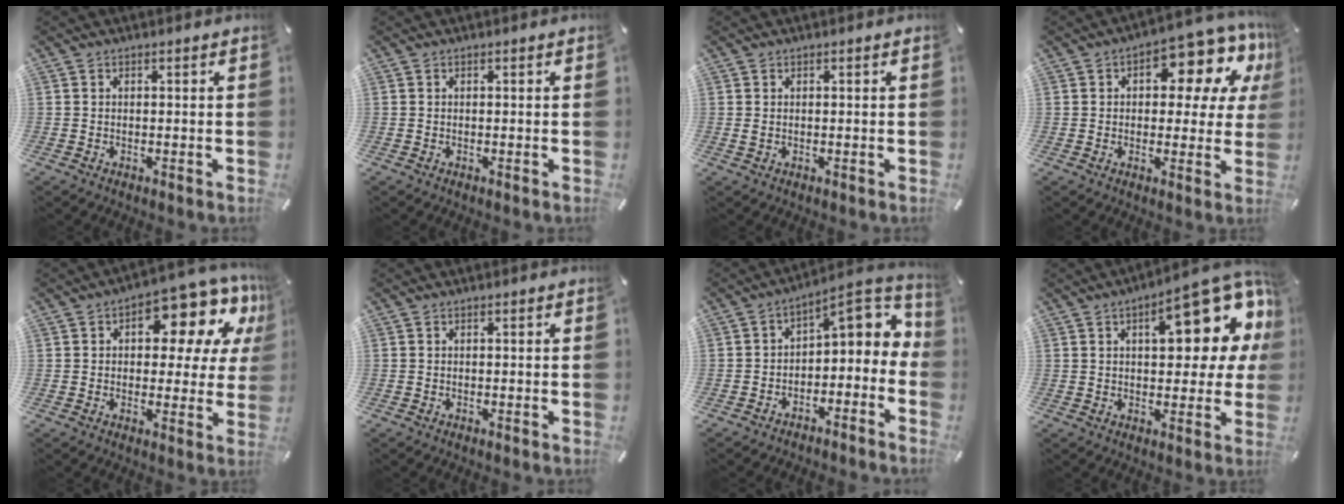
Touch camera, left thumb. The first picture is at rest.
{"total": 0.0}
{"total": 0.7, "force": [0.1, 0.5, 0.5], "torque": [-0.012, 0.002, 0.001]}
{"total": 12.7, "force": [6.5, 6.0, 9.1], "torque": [-0.108, -0.054, 0.107]}
{"total": 13.6, "force": [7.5, 6.6, 9.3], "torque": [-0.117, -0.059, 0.125]}
{"total": 0.0}
{"total": 6.1, "force": [1.2, 3.8, 4.6], "torque": [-0.051, -0.027, 0.014]}
{"total": 18.2, "force": [7.1, 7.7, 14.8], "torque": [-0.186, -0.036, 0.110]}